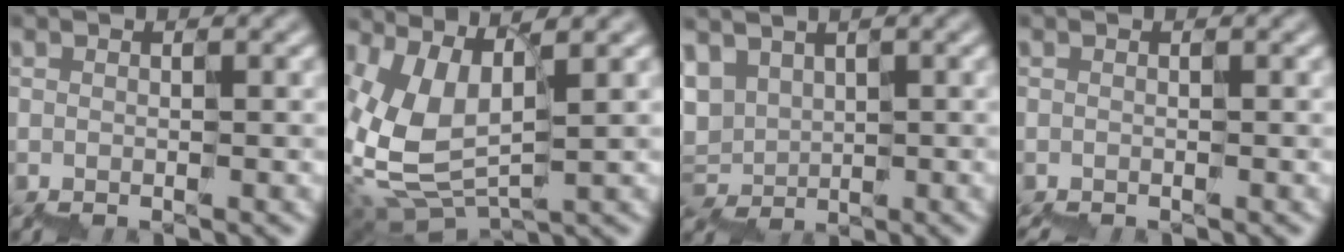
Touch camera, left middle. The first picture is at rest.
{"total": 6.7, "force": [2.9, 3.4, 4.9], "torque": [-0.140, 0.006, 0.066]}
{"total": 3.2, "force": [2.9, 1.1, -0.5], "torque": [-0.008, 0.013, 0.061]}
{"total": 1.3, "force": [-1.2, 0.2, 0.3], "torque": [-0.003, 0.006, -0.009]}